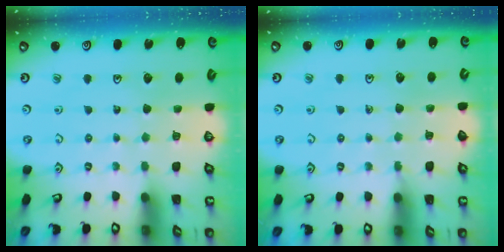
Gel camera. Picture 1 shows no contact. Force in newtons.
{"total": 2.9, "press": 2.8, "slide": 0.5}